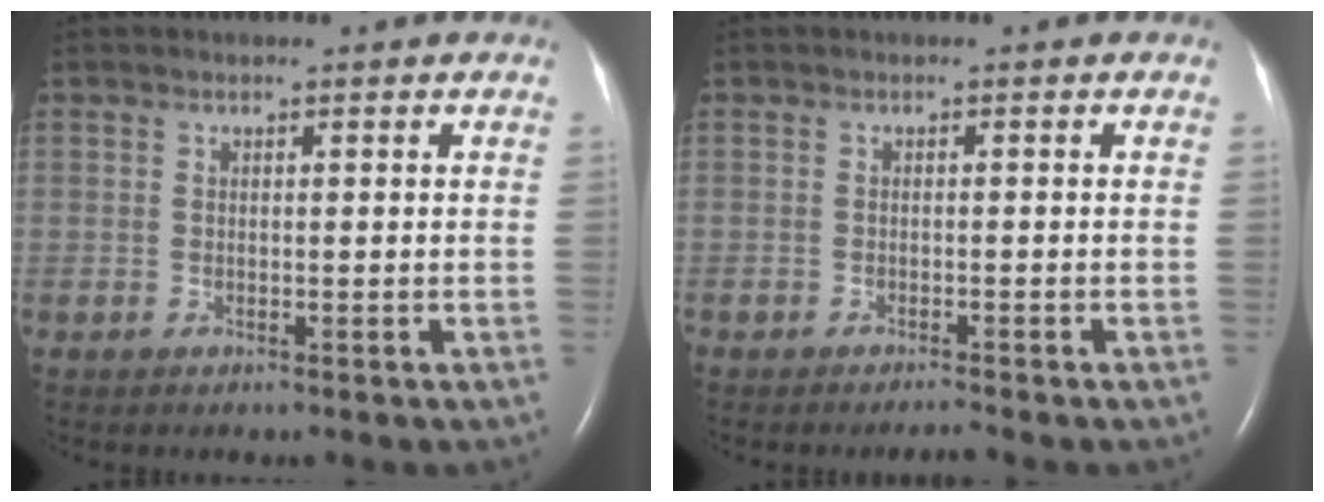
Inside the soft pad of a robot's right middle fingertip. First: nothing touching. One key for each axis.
{"total": 1.0, "fx": -1.0, "fy": -0.1, "fz": 0.2, "tx": -0.010, "ty": -0.006, "tz": -0.015}